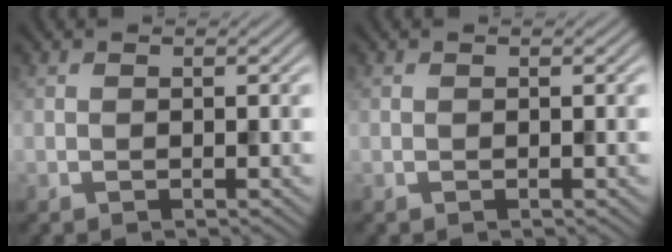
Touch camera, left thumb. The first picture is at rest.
{"total": 0.0}